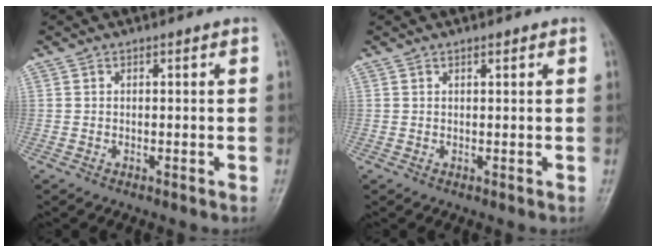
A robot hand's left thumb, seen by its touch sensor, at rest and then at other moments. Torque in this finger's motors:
{"motor_torque": [-0.26, -0.08, 0.01, 0.15, 0.05]}